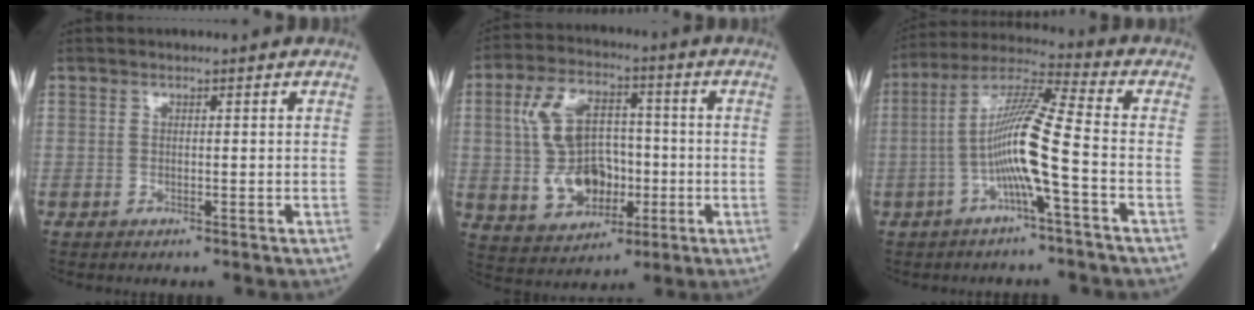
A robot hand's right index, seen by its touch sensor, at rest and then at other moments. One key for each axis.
{"total": 12.1, "fx": -0.4, "fy": 7.7, "fz": 9.3, "tx": -0.194, "ty": 0.015, "tz": 0.001}
{"total": 10.8, "fx": -2.8, "fy": -0.3, "fz": 10.4, "tx": -0.202, "ty": 0.016, "tz": -0.061}